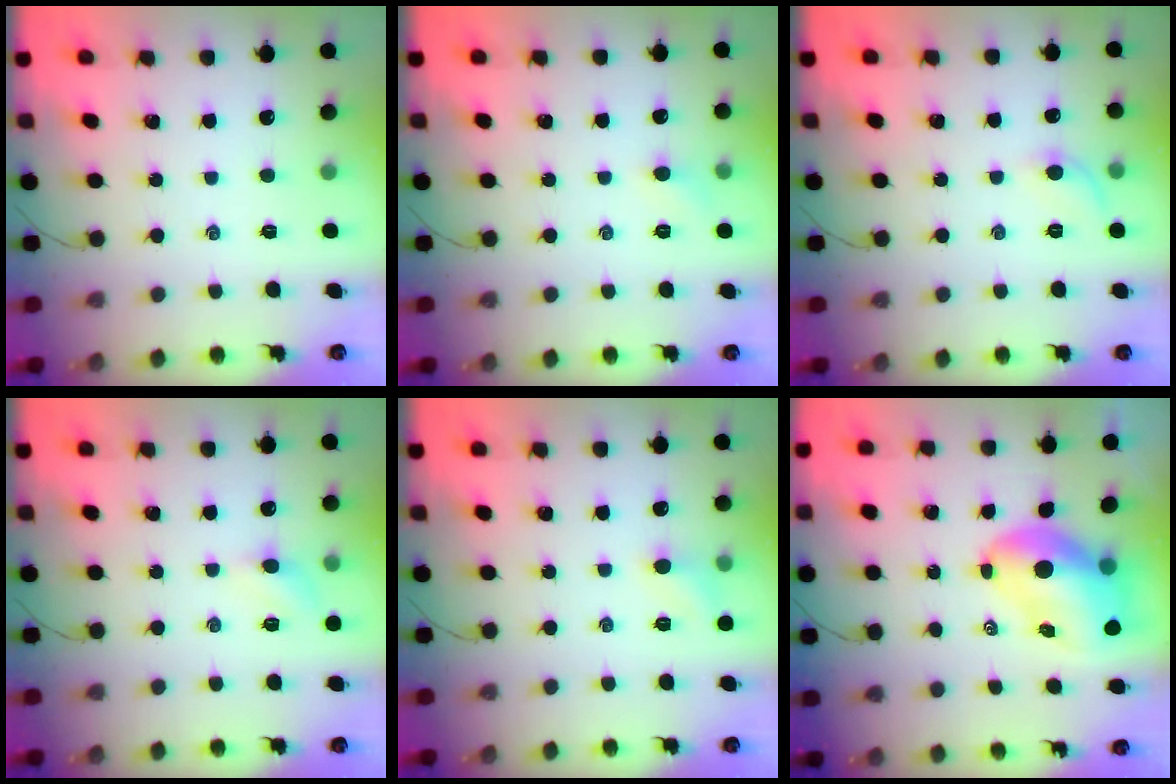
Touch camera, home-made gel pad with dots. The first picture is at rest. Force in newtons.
{"total": 4.1, "press": 3.9, "slide": 1.2}
{"total": 5.8, "press": 5.6, "slide": 1.4}
{"total": 4.6, "press": 4.4, "slide": 1.3}
{"total": 5.8, "press": 5.6, "slide": 1.6}
{"total": 10.7, "press": 10.2, "slide": 3.1}